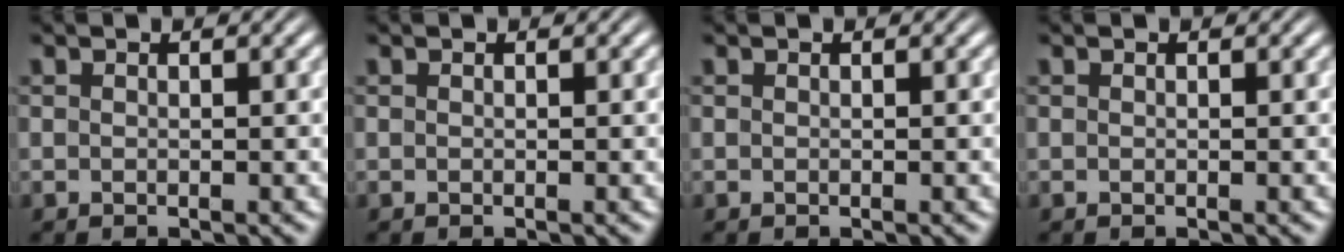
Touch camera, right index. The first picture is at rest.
{"total": 0.0}
{"total": 0.0}
{"total": 0.0}